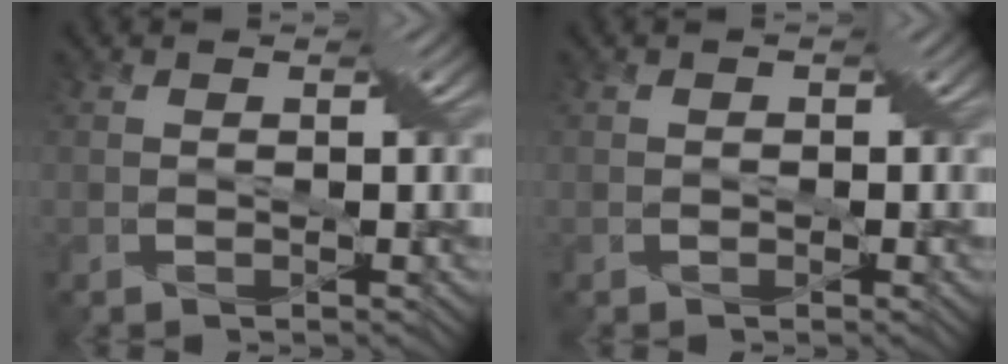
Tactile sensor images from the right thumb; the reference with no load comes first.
{"total": 0.8, "force": [-0.2, 0.7, 0.2], "torque": [0.000, 0.002, -0.005]}